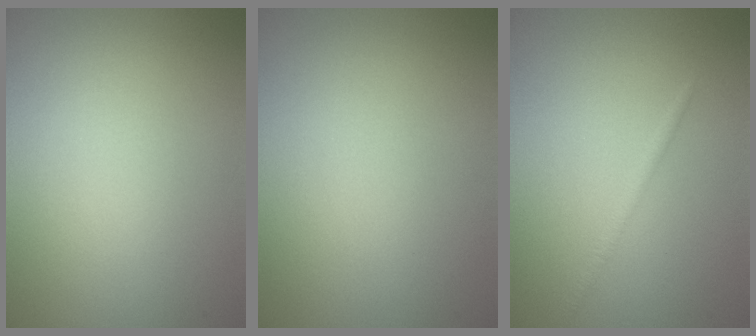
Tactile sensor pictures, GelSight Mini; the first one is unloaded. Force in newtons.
{"total": 0.0}
{"total": 1.0, "press": 1.0, "slide": 0.1}